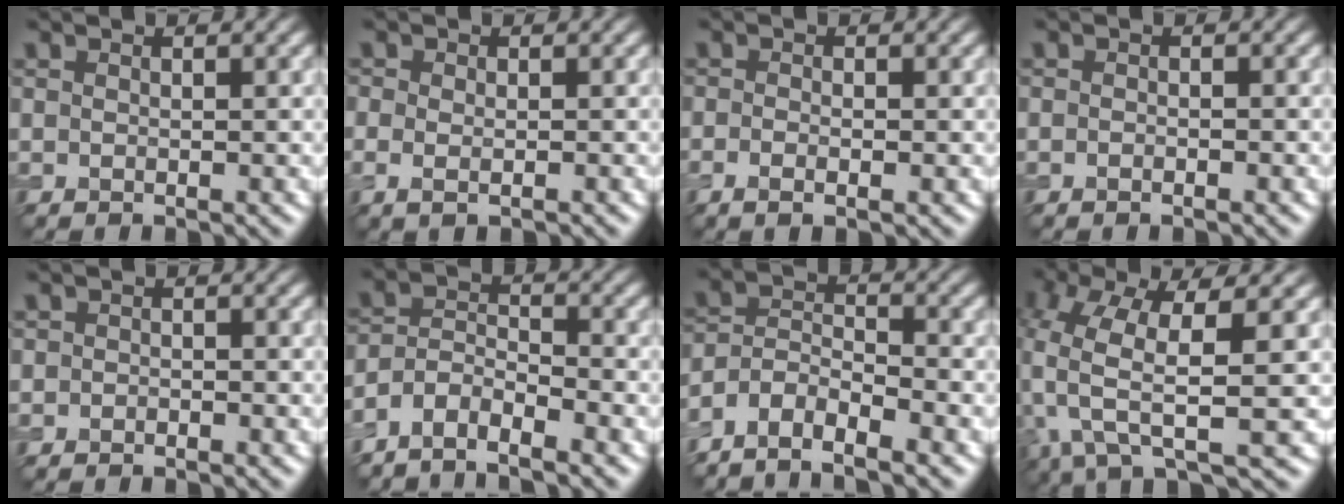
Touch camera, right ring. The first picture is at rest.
{"total": 1.3, "force": [-0.4, 0.6, 1.0], "torque": [-0.024, -0.006, -0.008]}
{"total": 1.5, "force": [-0.6, 0.4, 1.3], "torque": [-0.025, -0.006, -0.013]}
{"total": 0.7, "force": [-0.4, 0.2, 0.6], "torque": [-0.010, -0.003, -0.009]}
{"total": 0.8, "force": [-0.5, 0.6, 0.2], "torque": [-0.001, -0.003, -0.011]}
{"total": 4.0, "force": [-3.4, 1.0, 1.8], "torque": [-0.032, 0.002, -0.072]}
{"total": 5.3, "force": [-4.4, 1.6, 2.5], "torque": [-0.038, 0.000, -0.090]}
{"total": 7.8, "force": [0.7, 3.0, 7.2], "torque": [-0.159, -0.014, 0.011]}